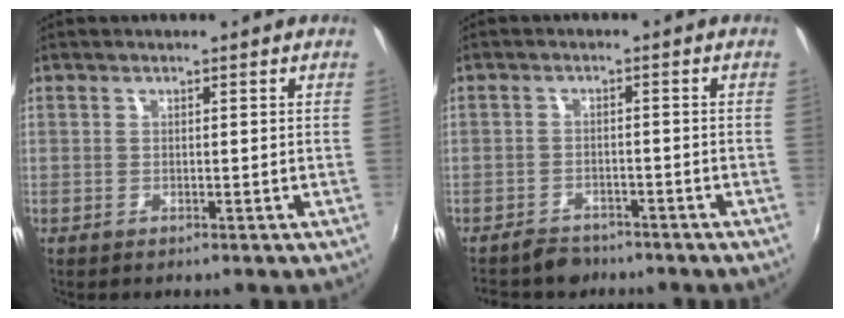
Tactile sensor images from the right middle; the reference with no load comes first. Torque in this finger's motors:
{"motor_torque": [0.07, -0.06, 0.00, 0.00]}